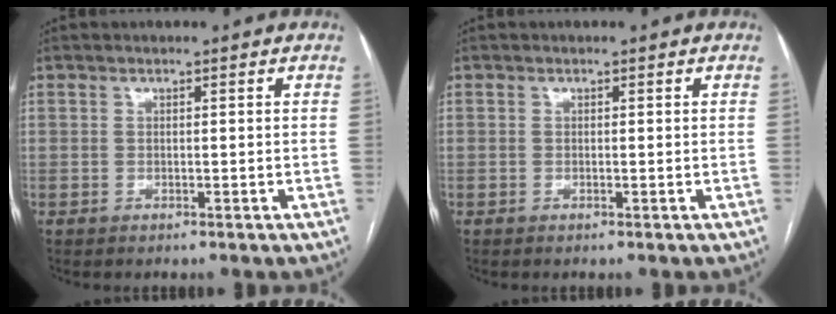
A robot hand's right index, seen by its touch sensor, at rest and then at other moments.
{"total": 0.0}